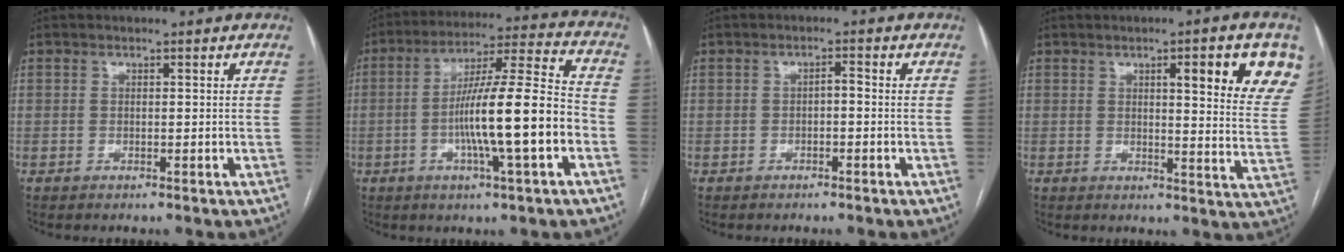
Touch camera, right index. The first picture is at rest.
{"total": 15.9, "force": [-3.8, 0.4, 15.4], "torque": [-0.259, 0.007, -0.066]}
{"total": 1.3, "force": [-0.4, 0.4, 1.2], "torque": [-0.016, 0.005, -0.008]}
{"total": 12.6, "force": [5.8, 1.4, 11.1], "torque": [-0.127, -0.016, 0.061]}